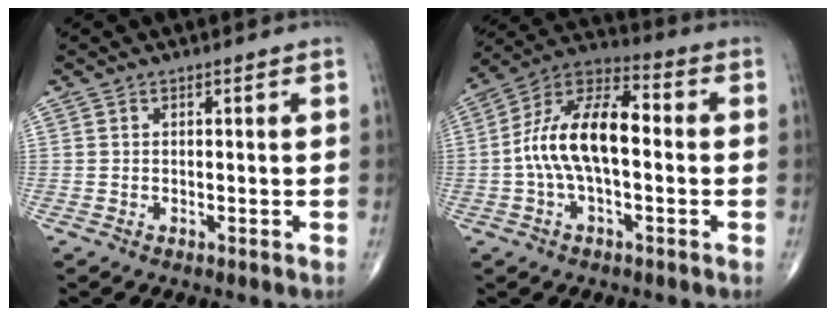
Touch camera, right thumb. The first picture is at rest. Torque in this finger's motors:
{"motor_torque": [0.22, 0.23, 1.34, -0.51, 0.17]}